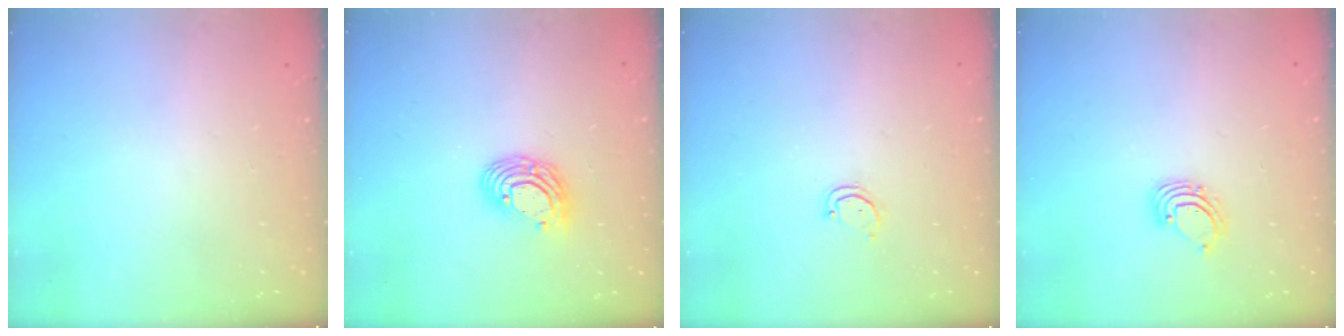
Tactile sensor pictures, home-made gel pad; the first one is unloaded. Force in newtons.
{"total": 9.9, "press": 9.8, "slide": 0.7}
{"total": 2.6, "press": 2.6, "slide": 0.2}
{"total": 2.6, "press": 2.6, "slide": 0.2}